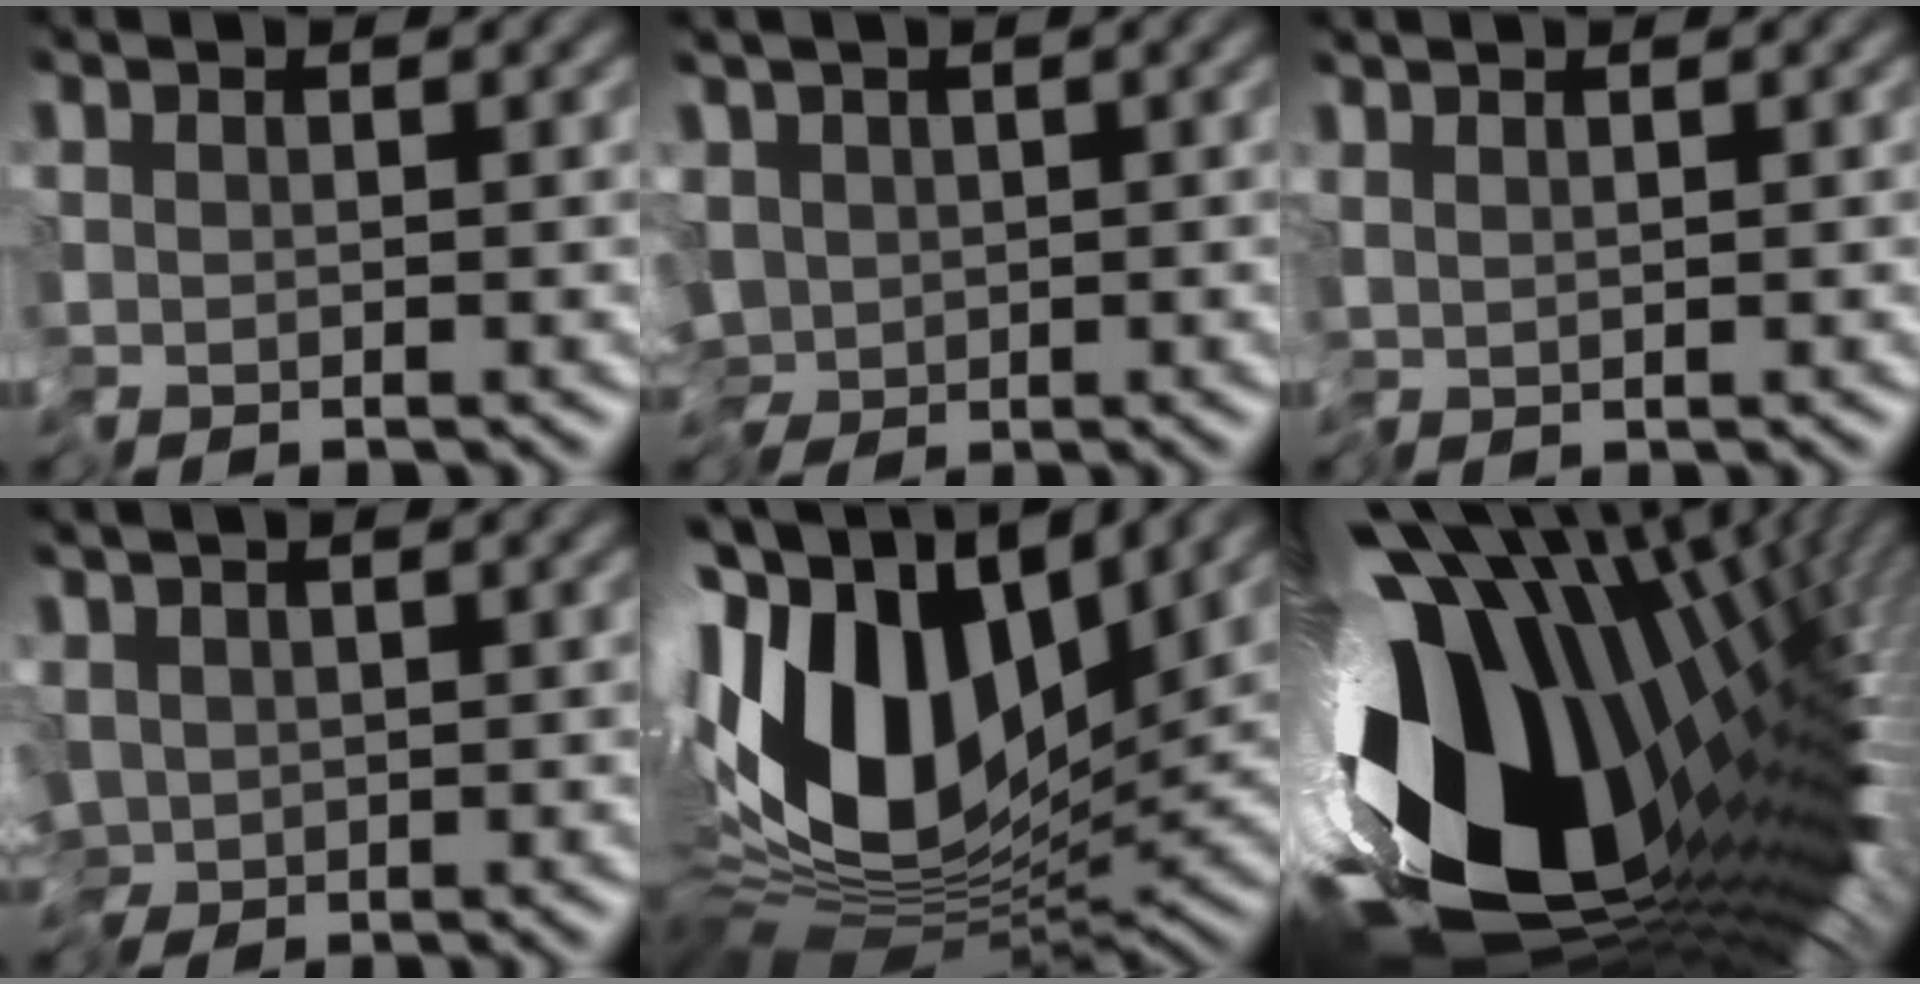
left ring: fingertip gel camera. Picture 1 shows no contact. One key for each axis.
{"total": 5.8, "fx": -1.3, "fy": 4.3, "fz": 3.7, "tx": -0.051, "ty": -0.020, "tz": -0.013}
{"total": 0.6, "fx": 0.2, "fy": 0.1, "fz": 0.6, "tx": -0.006, "ty": 0.004, "tz": 0.004}
{"total": 6.1, "fx": -0.7, "fy": 4.3, "fz": 4.2, "tx": -0.062, "ty": -0.019, "tz": 0.004}
{"total": 14.0, "fx": 2.2, "fy": 7.7, "fz": 11.5, "tx": -0.222, "ty": 0.005, "tz": 0.033}
{"total": 16.7, "fx": -0.7, "fy": 9.8, "fz": 13.6, "tx": -0.262, "ty": -0.075, "tz": 0.018}